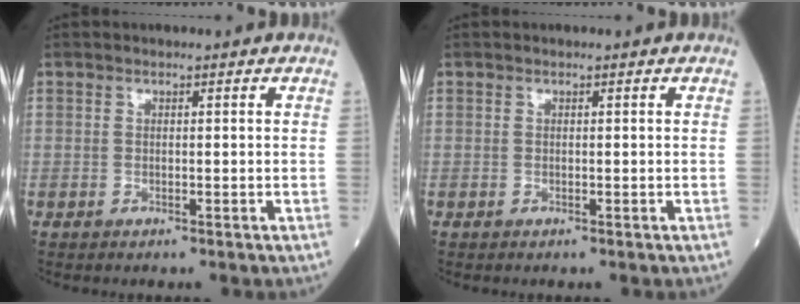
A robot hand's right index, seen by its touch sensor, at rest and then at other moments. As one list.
[{"total": 0.0}]